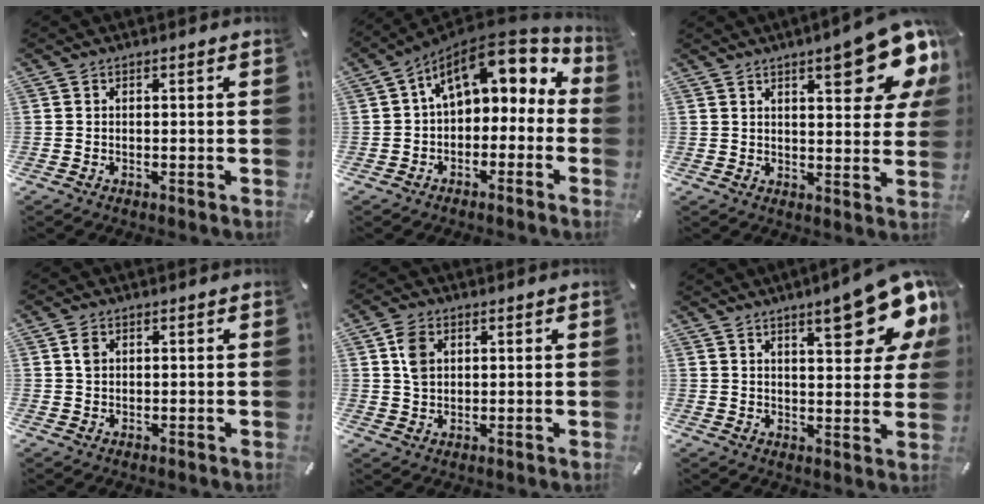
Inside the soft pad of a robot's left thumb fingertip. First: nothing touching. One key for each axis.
{"total": 12.3, "fx": 5.8, "fy": 7.3, "fz": 8.0, "tx": -0.126, "ty": -0.035, "tz": 0.103}
{"total": 15.7, "fx": 9.0, "fy": 5.2, "fz": 11.8, "tx": -0.150, "ty": -0.055, "tz": 0.141}
{"total": 2.1, "fx": 0.7, "fy": 1.6, "fz": 1.0, "tx": -0.016, "ty": 0.003, "tz": 0.010}
{"total": 5.0, "fx": 1.6, "fy": 4.0, "fz": 2.5, "tx": -0.051, "ty": 0.006, "tz": 0.028}
{"total": 16.7, "fx": 9.9, "fy": 5.5, "fz": 12.3, "tx": -0.157, "ty": -0.060, "tz": 0.155}